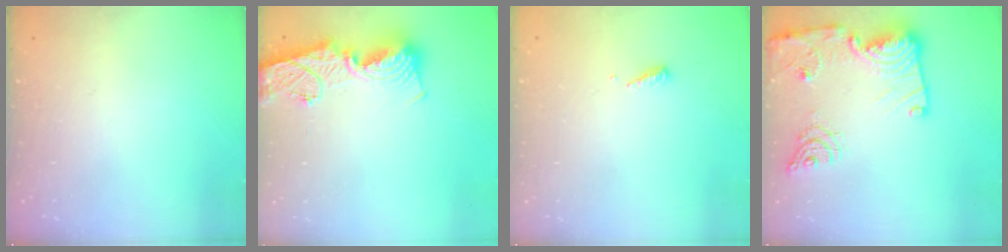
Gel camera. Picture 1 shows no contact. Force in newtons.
{"total": 13.6, "press": 13.5, "slide": 1.5}
{"total": 4.8, "press": 4.8, "slide": 0.5}
{"total": 19.2, "press": 19.2, "slide": 1.7}